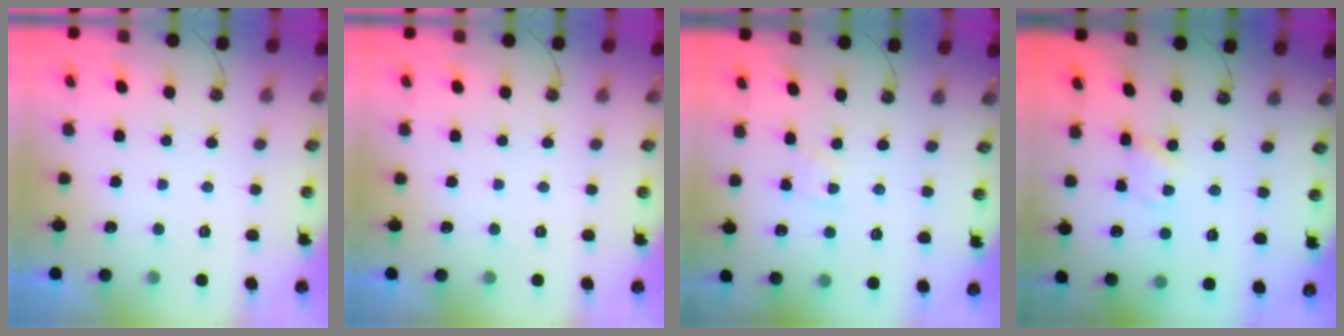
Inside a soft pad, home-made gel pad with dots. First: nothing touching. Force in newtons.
{"total": 0.0}
{"total": 4.7, "press": 4.6, "slide": 0.6}
{"total": 1.2, "press": 1.1, "slide": 0.2}